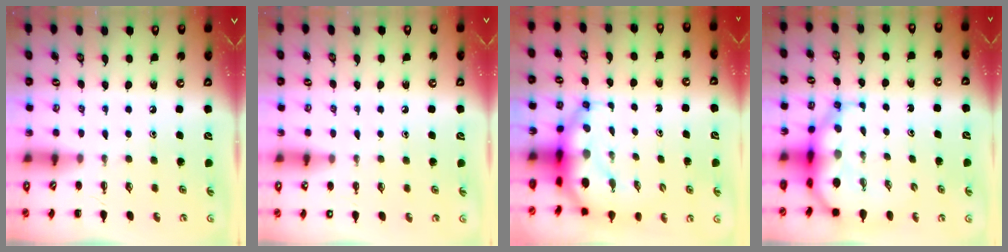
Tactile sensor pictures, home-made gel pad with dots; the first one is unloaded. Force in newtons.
{"total": 1.8, "press": 1.8, "slide": 0.3}
{"total": 7.2, "press": 7.0, "slide": 1.8}
{"total": 8.4, "press": 8.1, "slide": 2.2}